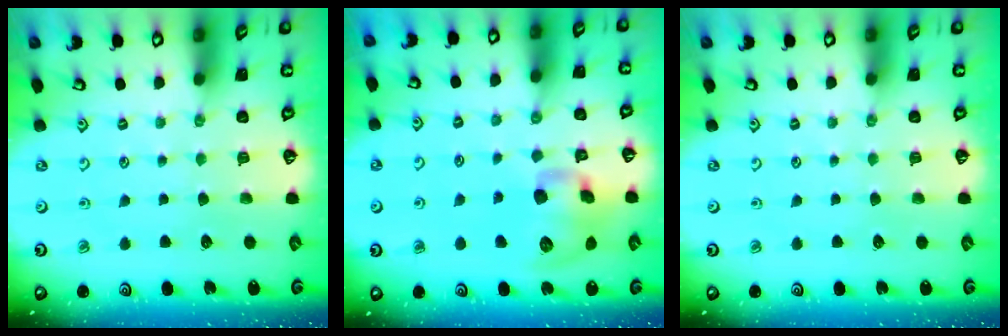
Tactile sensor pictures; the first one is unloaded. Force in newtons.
{"total": 13.9, "press": 13.7, "slide": 2.4}
{"total": 0.0}